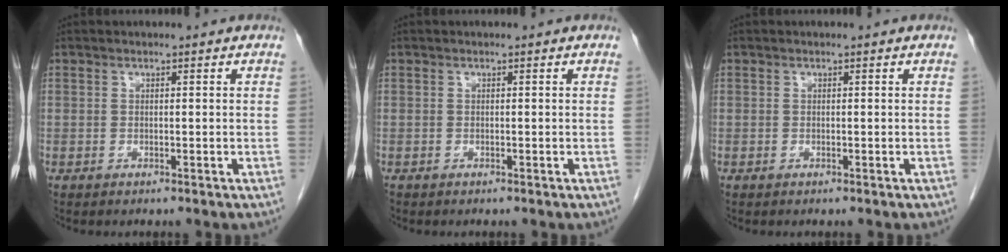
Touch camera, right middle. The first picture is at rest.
{"total": 0.0}
{"total": 0.0}